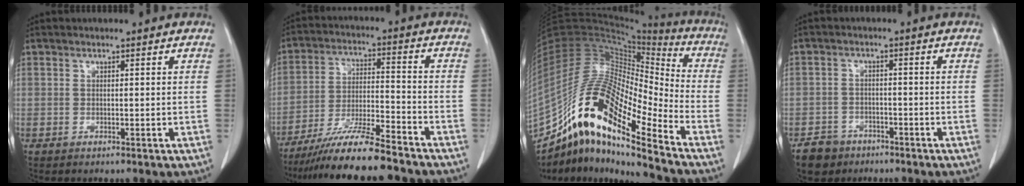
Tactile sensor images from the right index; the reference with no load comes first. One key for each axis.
{"total": 12.8, "fx": -10.9, "fy": 0.2, "fz": 6.6, "tx": -0.113, "ty": -0.014, "tz": -0.188}
{"total": 20.0, "fx": -13.0, "fy": 3.5, "fz": 14.9, "tx": -0.310, "ty": 0.022, "tz": -0.238}
{"total": 4.6, "fx": -3.2, "fy": 3.3, "fz": 0.5, "tx": -0.010, "ty": 0.008, "tz": -0.054}